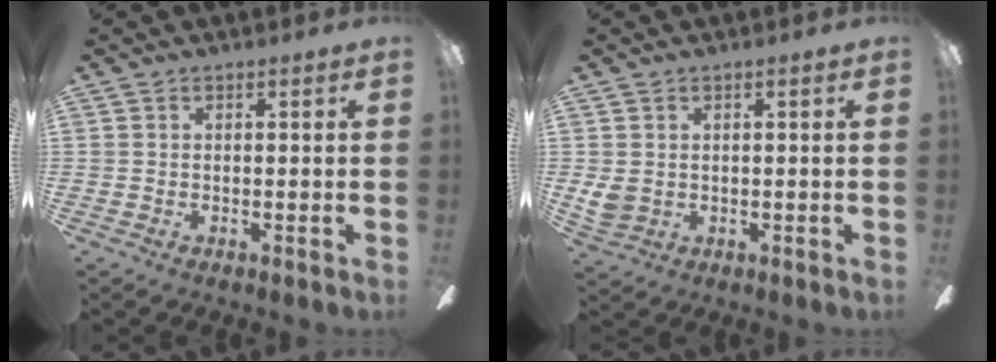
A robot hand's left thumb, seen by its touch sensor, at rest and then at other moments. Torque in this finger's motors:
{"motor_torque": [0.23, 0.40, 0.26, -0.34, 0.00]}